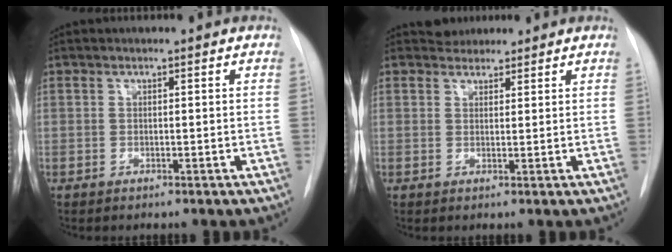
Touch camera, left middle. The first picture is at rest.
{"total": 2.3, "force": [2.0, 1.1, -0.2], "torque": [0.004, 0.011, 0.031]}